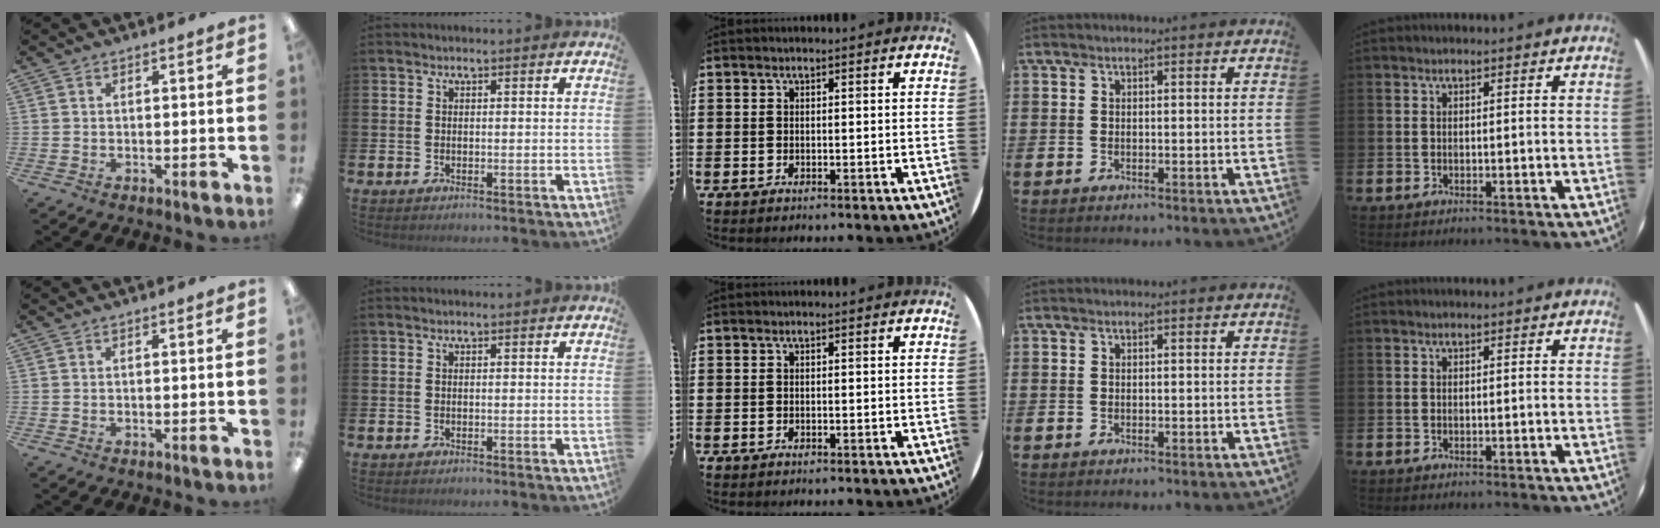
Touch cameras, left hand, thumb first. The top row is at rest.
{}